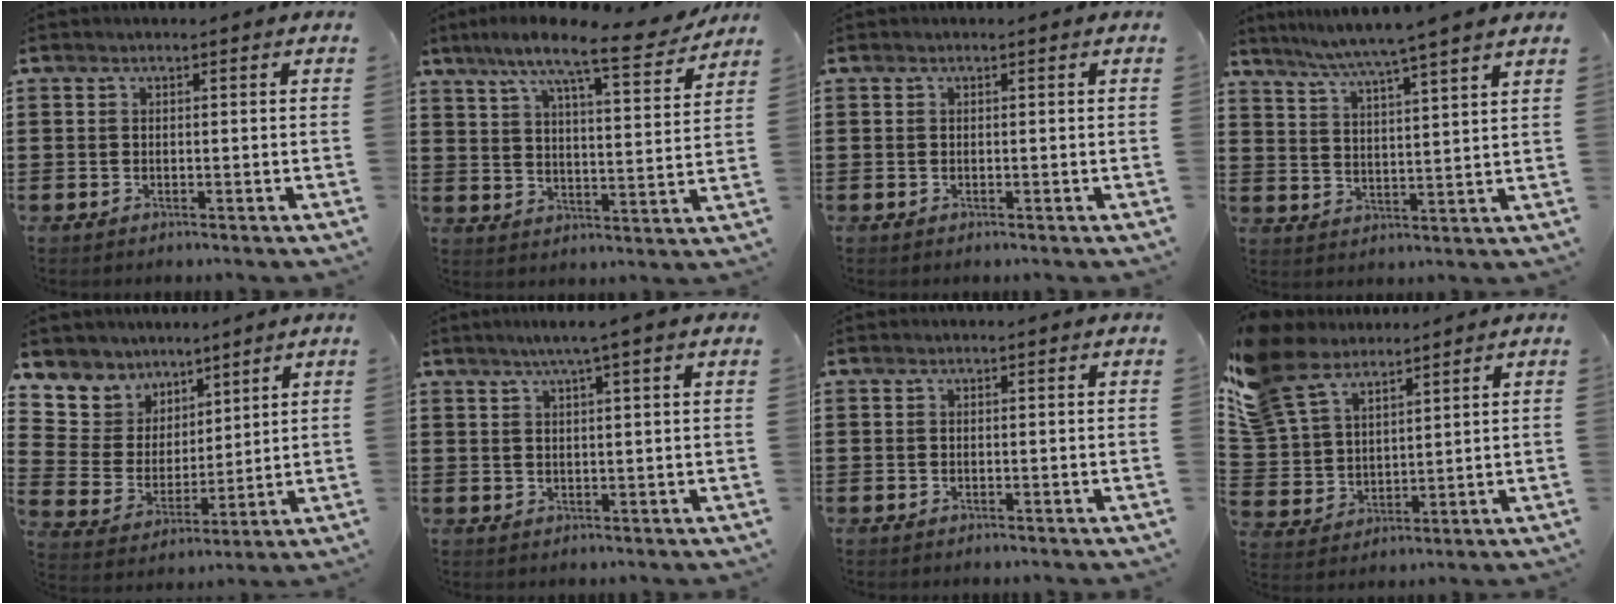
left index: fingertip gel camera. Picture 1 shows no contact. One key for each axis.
{"total": 11.0, "fx": 8.8, "fy": 0.6, "fz": 6.5, "tx": -0.138, "ty": -0.040, "tz": 0.145}
{"total": 0.0}
{"total": 5.6, "fx": 4.8, "fy": -1.4, "fz": 2.5, "tx": -0.065, "ty": -0.030, "tz": 0.080}
{"total": 7.8, "fx": 5.8, "fy": 5.1, "fz": -0.5, "tx": -0.045, "ty": -0.046, "tz": 0.116}
{"total": 3.0, "fx": 1.8, "fy": -0.3, "fz": 2.3, "tx": -0.048, "ty": 0.002, "tz": 0.030}
{"total": 0.0}
{"total": 10.1, "fx": 8.0, "fy": 5.0, "fz": 3.6, "tx": -0.118, "ty": -0.029, "tz": 0.156}